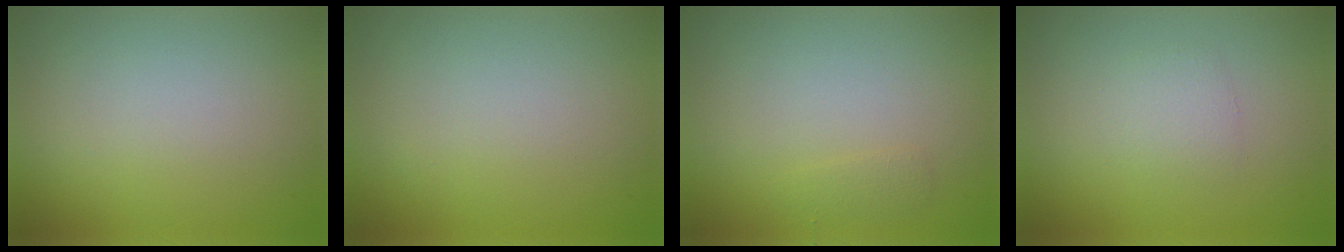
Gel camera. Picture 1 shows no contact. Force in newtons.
{"total": 0.0}
{"total": 0.7, "press": 0.7, "slide": 0.1}
{"total": 1.4, "press": 1.4, "slide": 0.1}